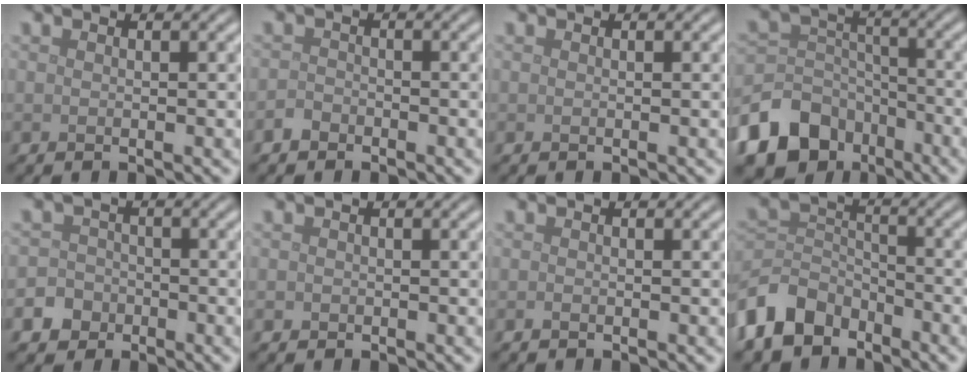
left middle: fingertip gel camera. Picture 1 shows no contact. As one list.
[{"total": 1.2, "force": [-0.9, 0.7, 0.2], "torque": [-0.002, 0.002, -0.022]}, {"total": 0.0}, {"total": 10.1, "force": [-6.3, 7.3, 3.1], "torque": [-0.069, -0.006, -0.122]}, {"total": 3.9, "force": [-2.1, 3.2, 0.6], "torque": [0.012, -0.006, -0.046]}, {"total": 0.5, "force": [-0.2, 0.5, 0.0], "torque": [0.002, -0.005, -0.005]}, {"total": 0.0}, {"total": 6.3, "force": [-4.6, 3.7, 2.1], "torque": [-0.039, -0.002, -0.107]}]